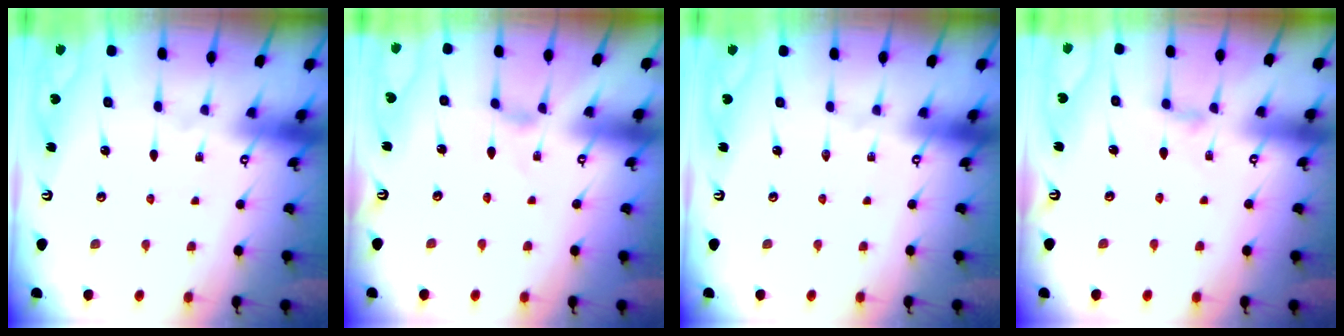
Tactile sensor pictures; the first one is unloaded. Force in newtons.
{"total": 0.0}
{"total": 0.0}
{"total": 3.0, "press": 2.9, "slide": 0.5}